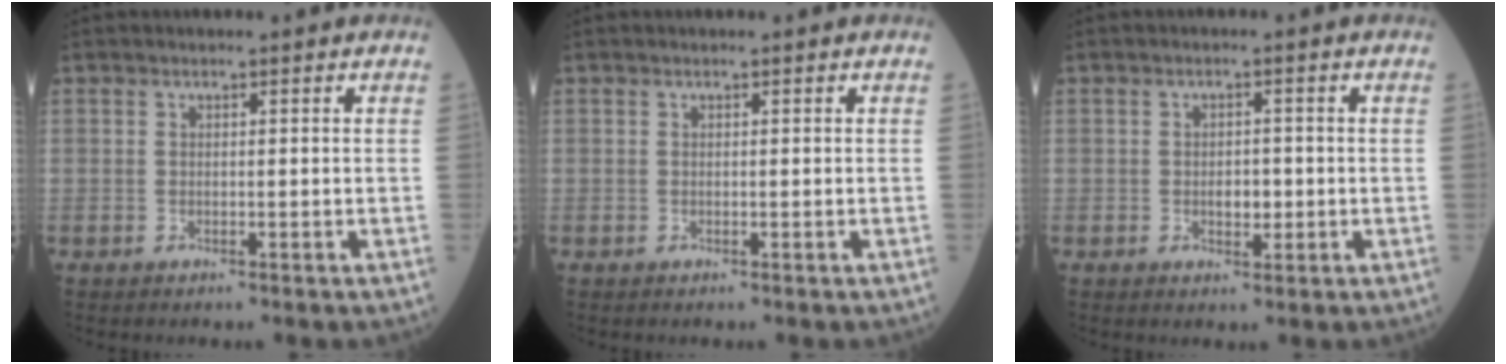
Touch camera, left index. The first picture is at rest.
{"total": 0.0}
{"total": 2.4, "force": [-0.4, 1.4, 1.9], "torque": [-0.030, 0.001, -0.003]}